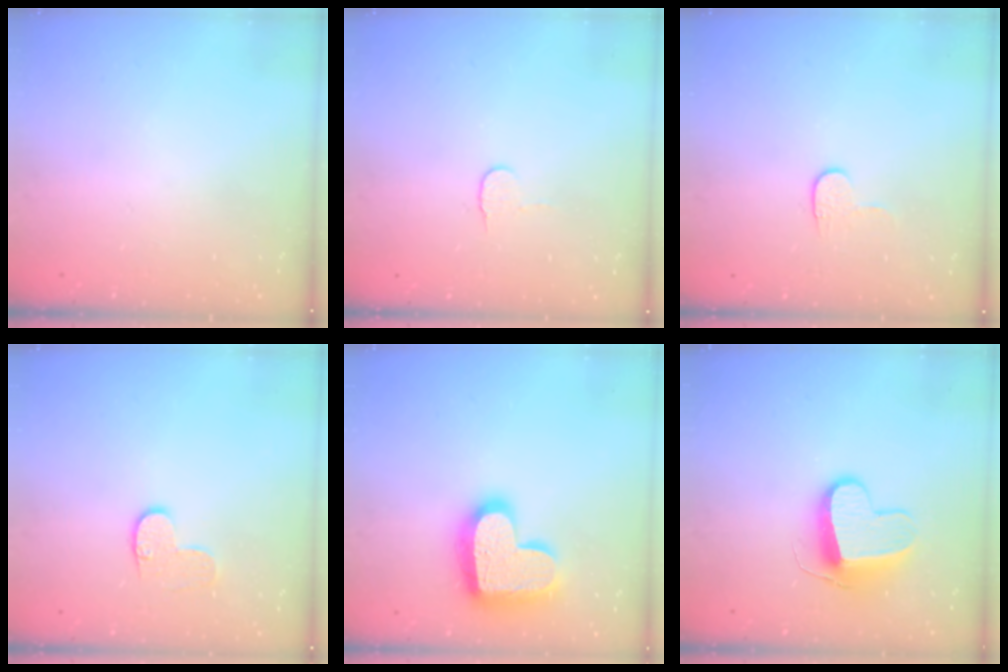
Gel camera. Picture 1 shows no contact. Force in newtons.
{"total": 4.9, "press": 4.9, "slide": 0.5}
{"total": 3.8, "press": 3.8, "slide": 0.4}
{"total": 6.7, "press": 6.7, "slide": 0.1}
{"total": 19.5, "press": 19.5, "slide": 1.4}
{"total": 10.6, "press": 10.6, "slide": 0.4}